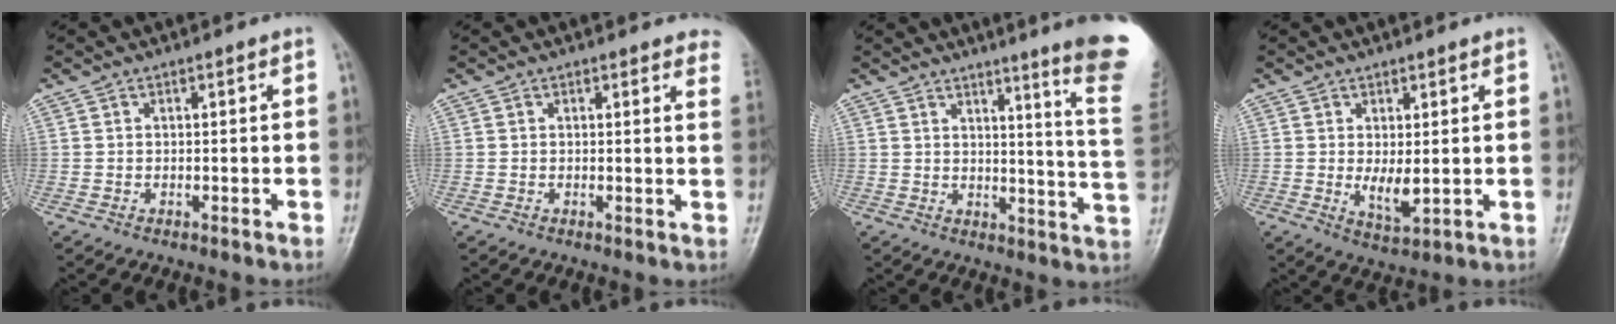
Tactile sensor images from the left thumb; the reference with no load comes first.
{"total": 4.8, "force": [4.4, 1.3, 1.4], "torque": [0.008, -0.018, 0.023]}
{"total": 16.6, "force": [11.3, -0.3, 12.0], "torque": [-0.134, -0.098, 0.125]}
{"total": 4.5, "force": [0.2, 1.7, 4.1], "torque": [-0.067, -0.016, 0.012]}